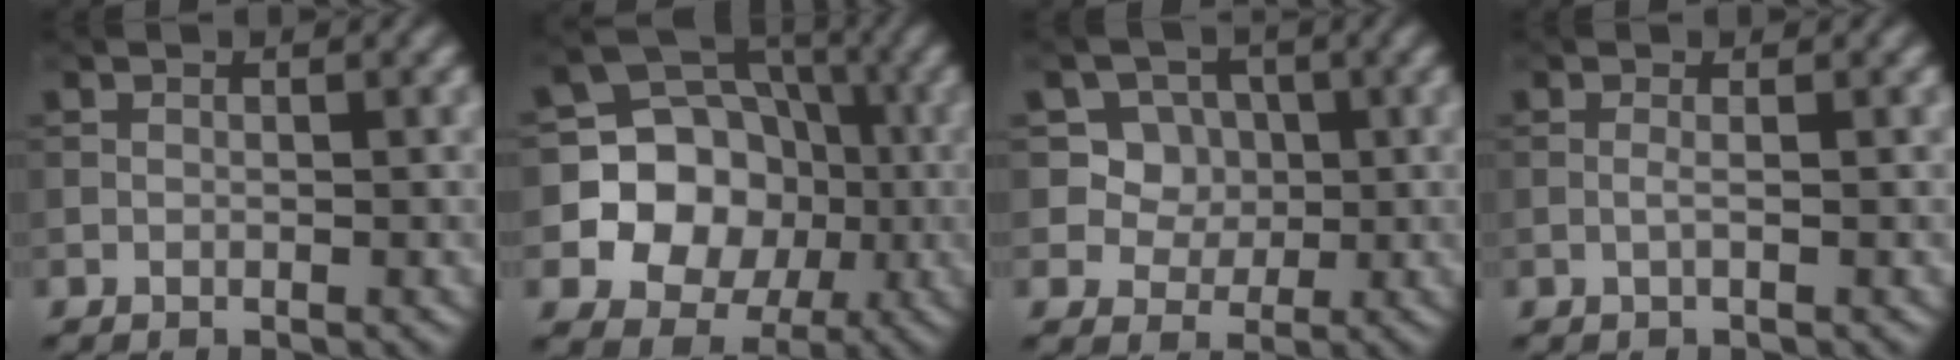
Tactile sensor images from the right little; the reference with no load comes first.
{"total": 11.0, "force": [-1.6, 9.9, 4.4], "torque": [-0.073, 0.019, -0.053]}
{"total": 5.5, "force": [1.6, 4.9, 2.0], "torque": [-0.042, -0.004, 0.034]}
{"total": 0.6, "force": [-0.2, -0.1, 0.6], "torque": [-0.016, 0.001, -0.007]}